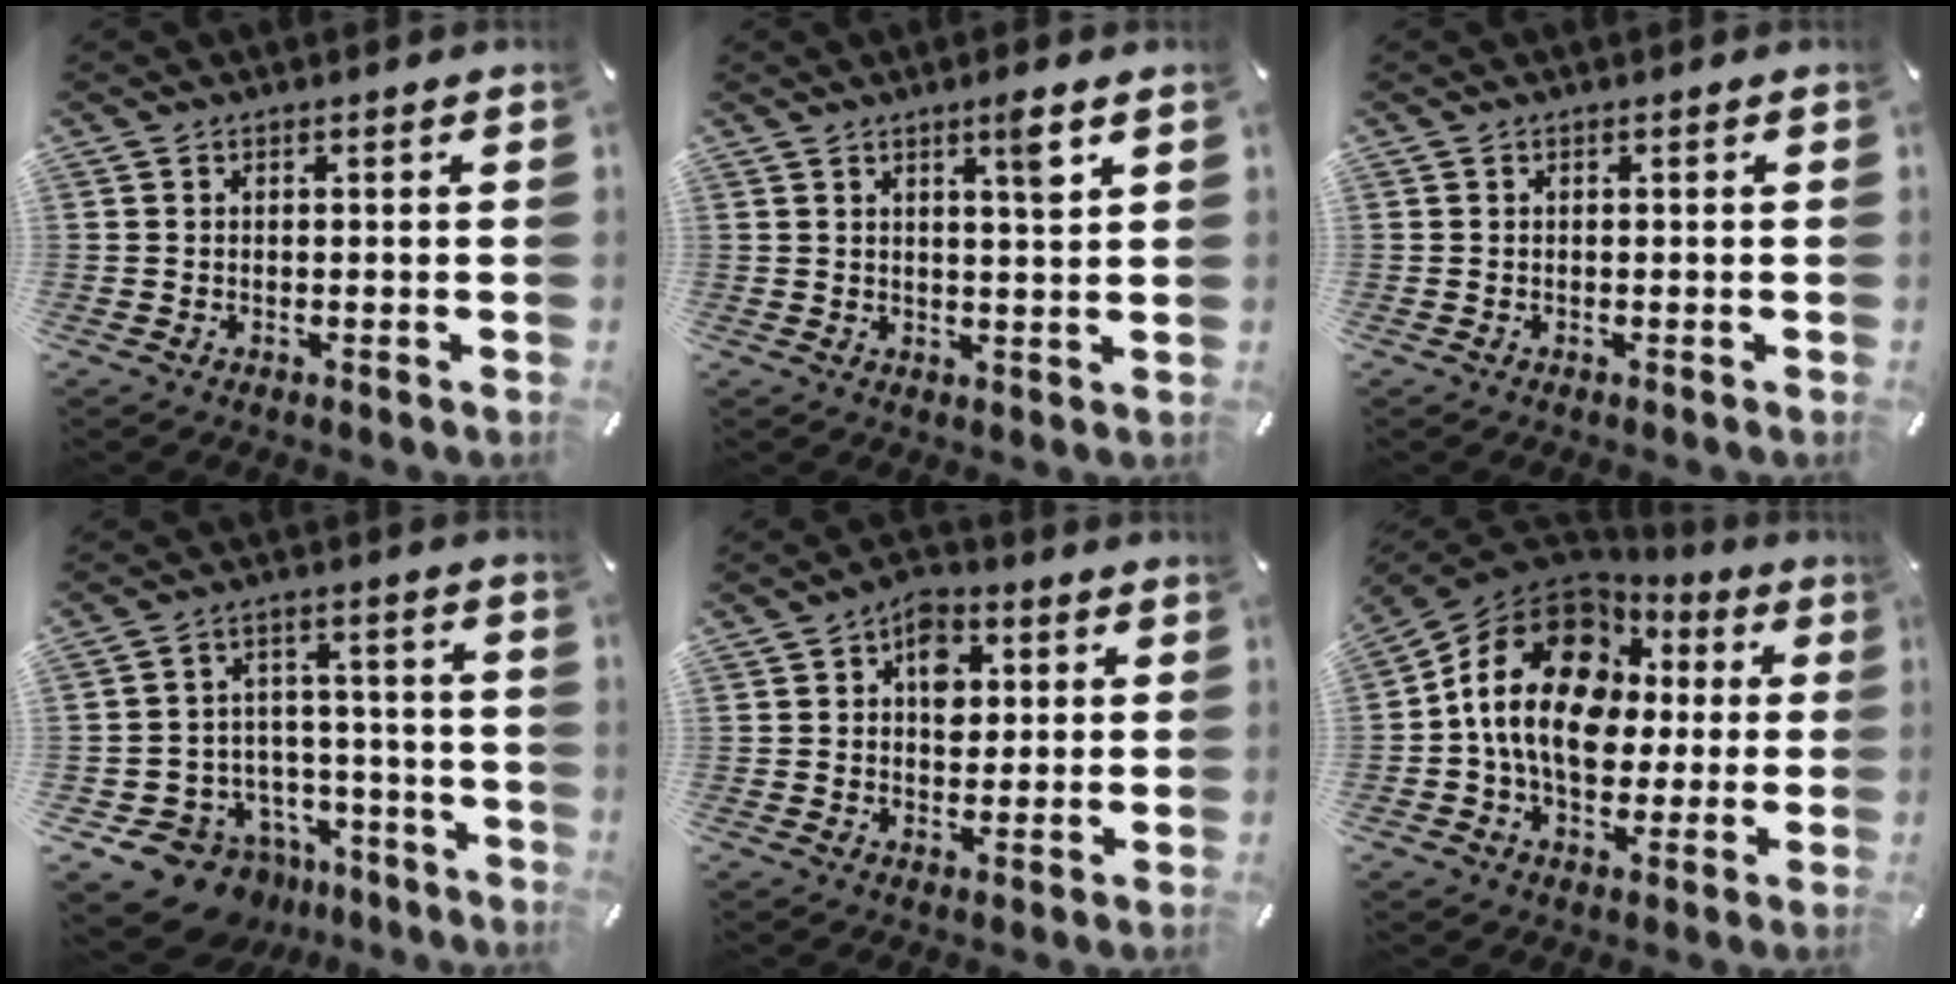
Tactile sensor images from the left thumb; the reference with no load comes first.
{"total": 5.1, "force": [2.7, 0.2, 4.3], "torque": [-0.066, -0.011, 0.038]}
{"total": 0.0}
{"total": 11.8, "force": [-8.0, 8.3, 2.6], "torque": [-0.040, 0.047, -0.130]}
{"total": 7.5, "force": [1.8, 5.6, 4.6], "torque": [-0.050, -0.004, 0.026]}
{"total": 17.8, "force": [1.1, 14.0, 10.9], "torque": [-0.212, 0.002, 0.021]}